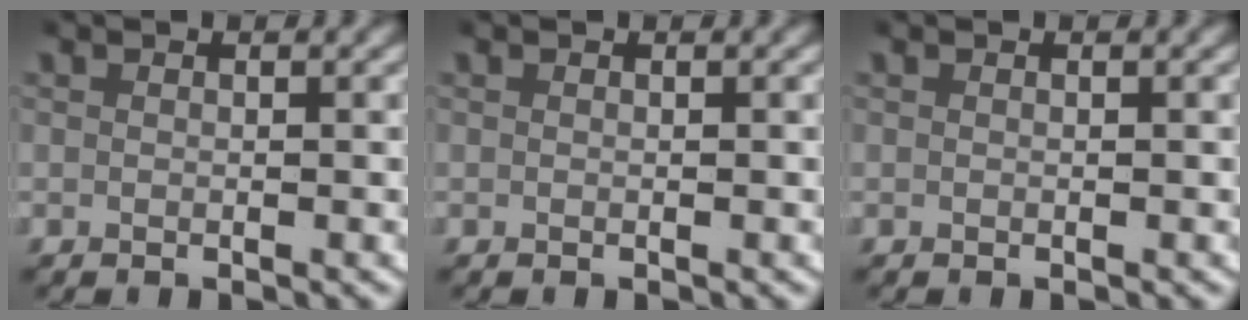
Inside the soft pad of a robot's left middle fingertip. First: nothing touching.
{"total": 0.0}
{"total": 0.0}